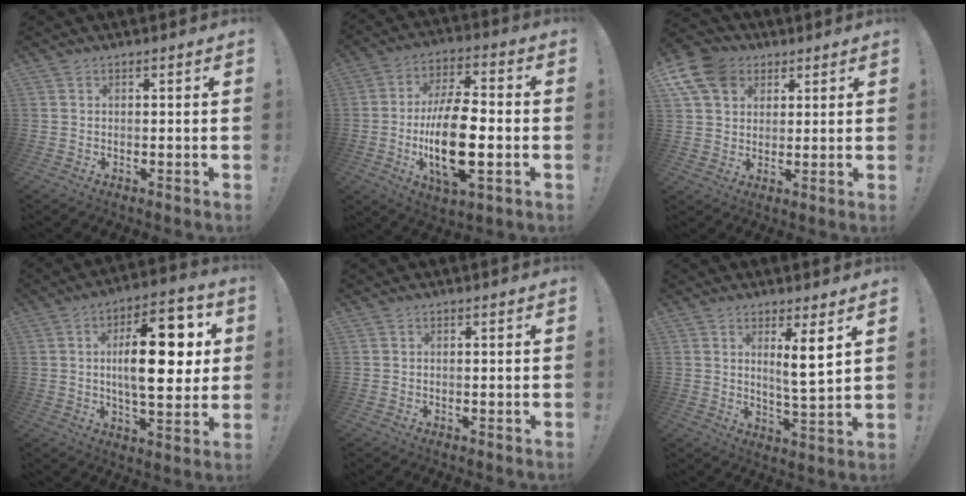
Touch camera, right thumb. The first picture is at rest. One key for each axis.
{"total": 19.0, "fx": -3.5, "fy": 7.9, "fz": 16.9, "tx": -0.322, "ty": -0.002, "tz": -0.060}
{"total": 12.3, "fx": 5.4, "fy": 9.4, "fz": 5.9, "tx": -0.117, "ty": -0.024, "tz": 0.107}
{"total": 20.8, "fx": 3.4, "fy": 8.8, "fz": 18.5, "tx": -0.282, "ty": 0.001, "tz": 0.044}
{"total": 0.0}
{"total": 7.4, "fx": 3.3, "fy": 0.4, "fz": 6.6, "tx": -0.106, "ty": -0.020, "tz": 0.049}